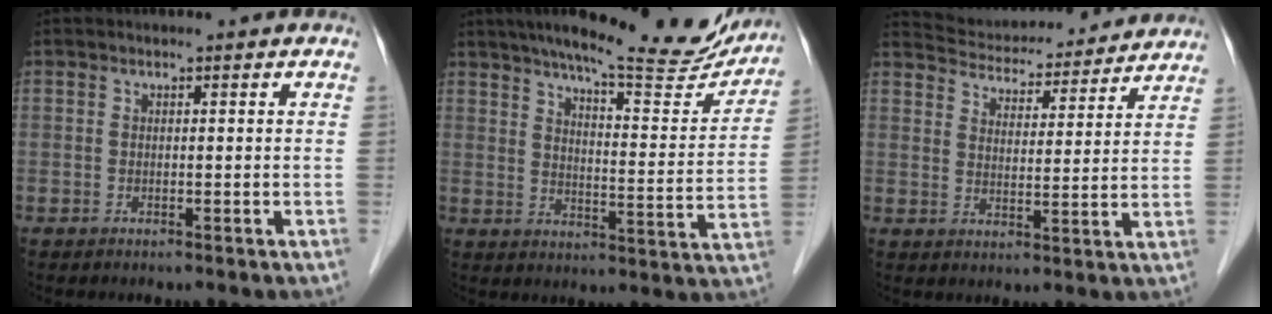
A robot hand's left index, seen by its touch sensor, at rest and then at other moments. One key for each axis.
{"total": 21.3, "fx": 18.5, "fy": 2.9, "fz": 10.1, "tx": -0.142, "ty": -0.026, "tz": 0.236}
{"total": 16.8, "fx": 16.0, "fy": 3.4, "fz": 3.7, "tx": -0.054, "ty": 0.018, "tz": 0.219}